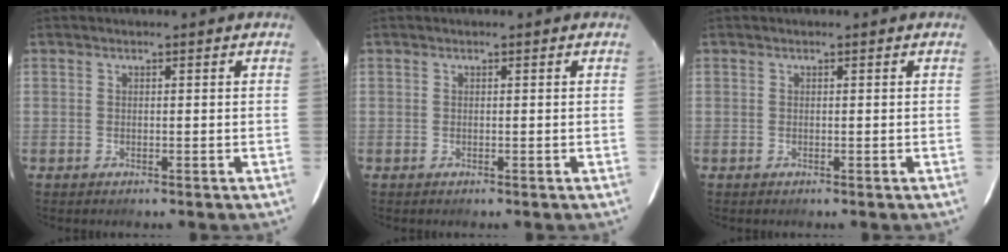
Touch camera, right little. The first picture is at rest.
{"total": 0.0}
{"total": 0.0}